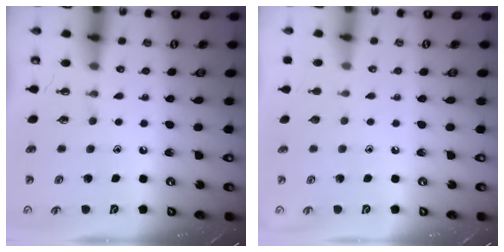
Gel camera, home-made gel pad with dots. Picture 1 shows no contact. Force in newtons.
{"total": 0.0}